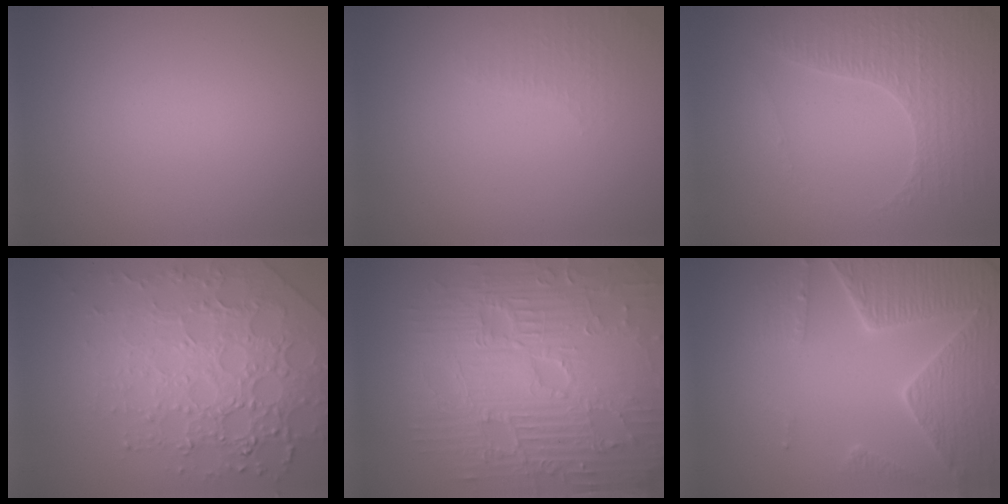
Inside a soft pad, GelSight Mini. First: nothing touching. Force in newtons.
{"total": 1.6, "press": 1.6, "slide": 0.4}
{"total": 3.3, "press": 3.3, "slide": 0.6}
{"total": 8.0, "press": 5.6, "slide": 5.8}
{"total": 12.0, "press": 7.8, "slide": 9.1}
{"total": 6.7, "press": 5.4, "slide": 4.0}